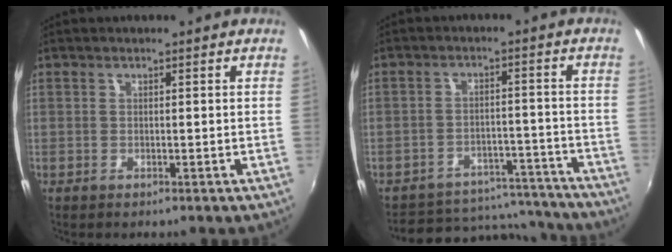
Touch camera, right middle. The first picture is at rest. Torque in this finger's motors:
{"motor_torque": [-0.16, -0.21, -0.03, -0.01]}